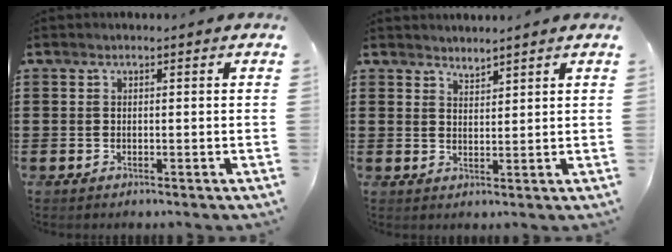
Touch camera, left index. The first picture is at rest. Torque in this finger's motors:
{"motor_torque": [0.10, 0.18, -0.05, 0.00]}